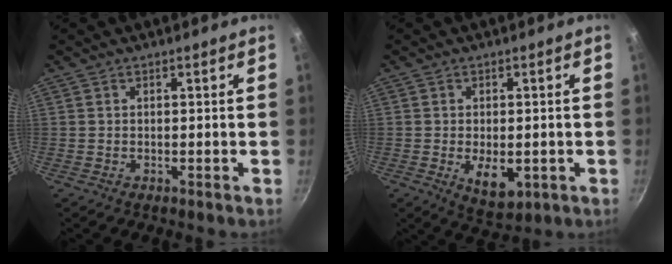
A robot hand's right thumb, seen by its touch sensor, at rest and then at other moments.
{"total": 7.0, "force": [-1.5, 3.9, 5.6], "torque": [-0.069, -0.008, -0.009]}